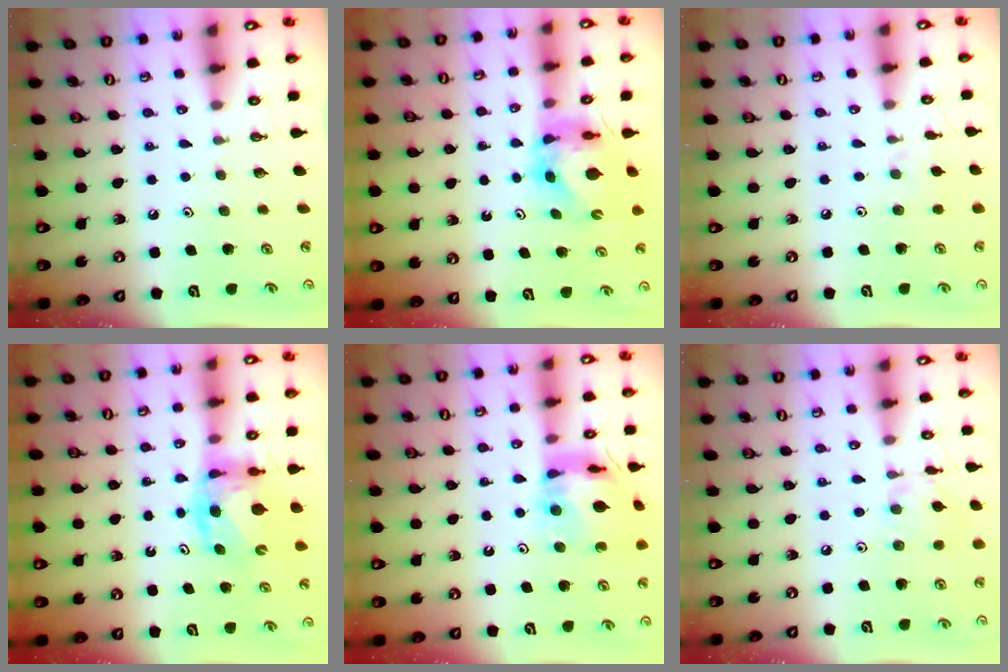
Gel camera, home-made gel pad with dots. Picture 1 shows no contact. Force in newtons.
{"total": 6.8, "press": 6.7, "slide": 0.9}
{"total": 2.1, "press": 2.0, "slide": 0.4}
{"total": 8.1, "press": 8.1, "slide": 1.0}
{"total": 13.6, "press": 13.6, "slide": 1.3}
{"total": 4.9, "press": 4.8, "slide": 0.3}